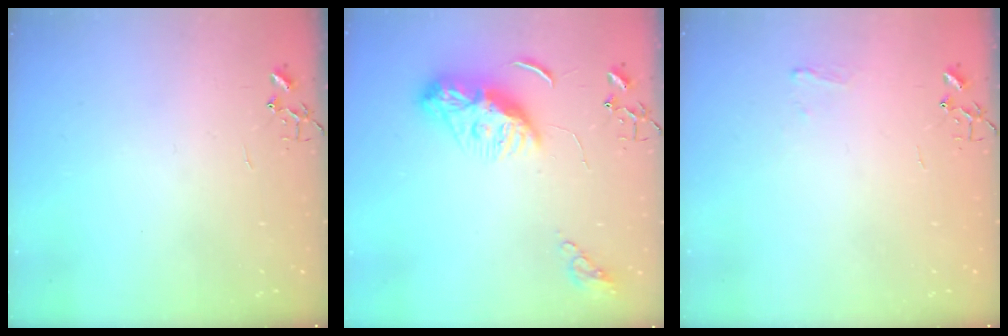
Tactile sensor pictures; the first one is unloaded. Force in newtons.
{"total": 9.9, "press": 9.8, "slide": 1.1}
{"total": 5.2, "press": 5.1, "slide": 0.6}